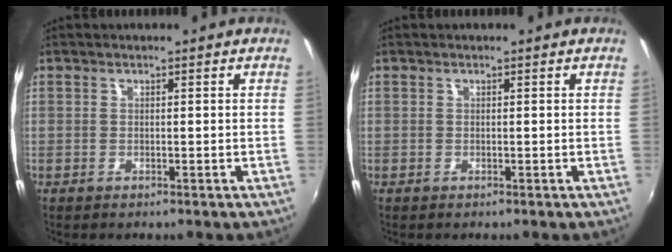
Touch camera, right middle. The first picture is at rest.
{"total": 0.0}